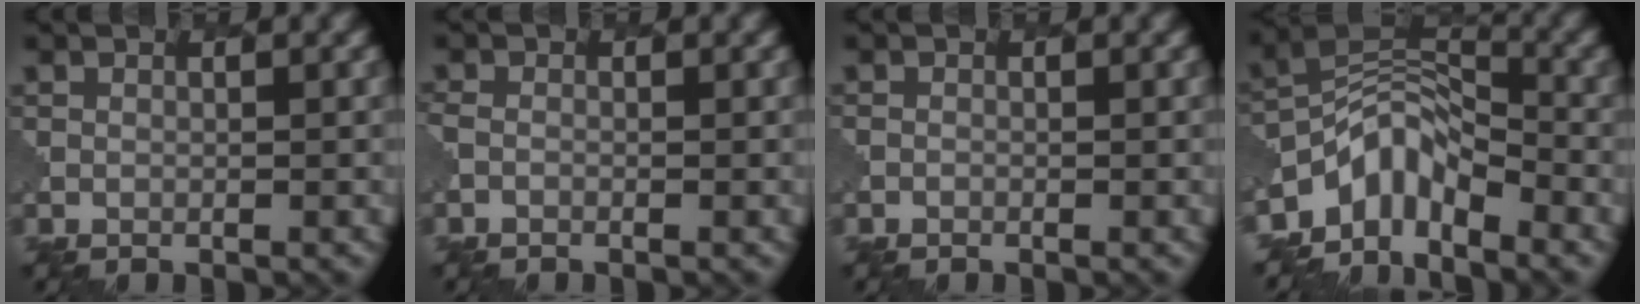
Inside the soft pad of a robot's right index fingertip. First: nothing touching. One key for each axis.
{"total": 0.5, "fx": -0.4, "fy": 0.3, "fz": 0.2, "tx": -0.006, "ty": -0.004, "tz": -0.014}
{"total": 0.0}
{"total": 5.3, "fx": -4.1, "fy": 2.4, "fz": 2.5, "tx": -0.029, "ty": -0.001, "tz": -0.089}